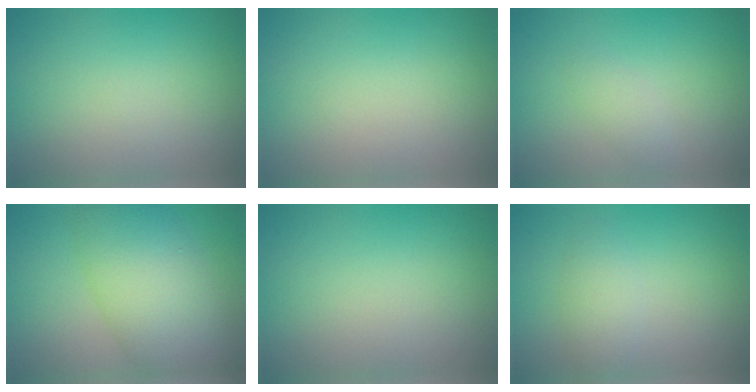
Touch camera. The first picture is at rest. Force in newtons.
{"total": 0.0}
{"total": 1.2, "press": 1.2, "slide": 0.0}
{"total": 8.5, "press": 8.5, "slide": 0.3}
{"total": 0.0}
{"total": 2.1, "press": 2.1, "slide": 0.1}